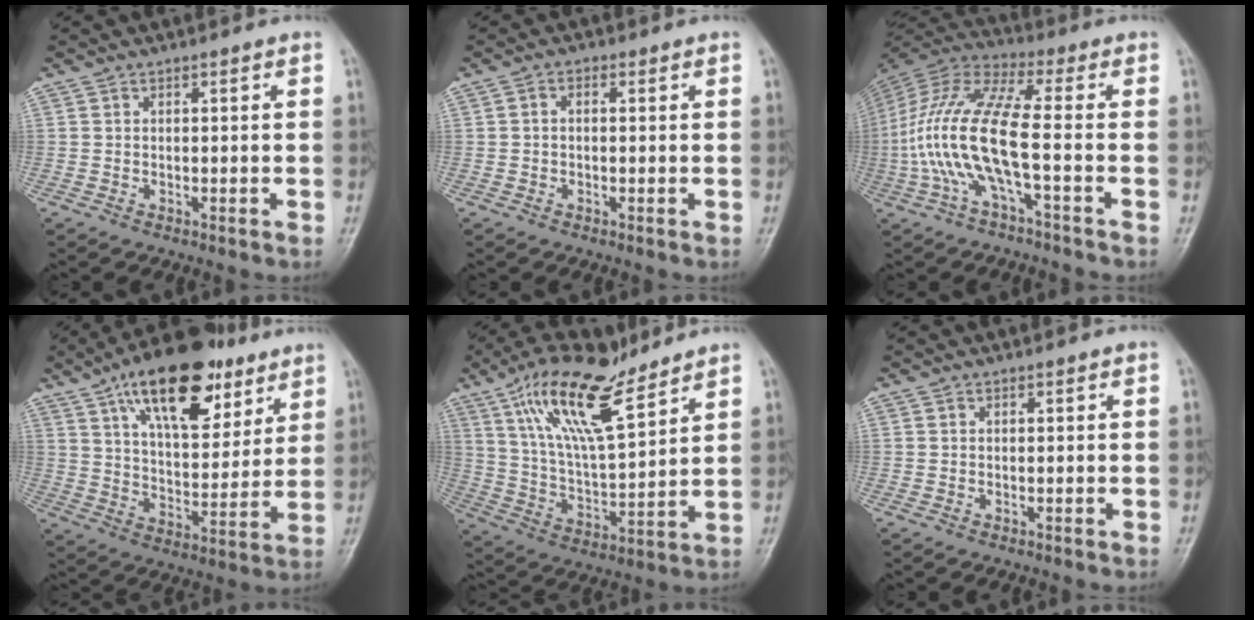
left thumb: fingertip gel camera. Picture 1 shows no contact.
{"total": 1.7, "force": [0.1, 1.2, 1.2], "torque": [-0.015, 0.009, -0.004]}
{"total": 15.7, "force": [-3.6, 3.8, 14.8], "torque": [-0.341, 0.037, -0.074]}
{"total": 21.7, "force": [12.2, 10.1, 14.8], "torque": [-0.197, -0.036, 0.200]}
{"total": 16.9, "force": [10.9, 5.4, 11.7], "torque": [-0.196, -0.044, 0.211]}
{"total": 0.0}